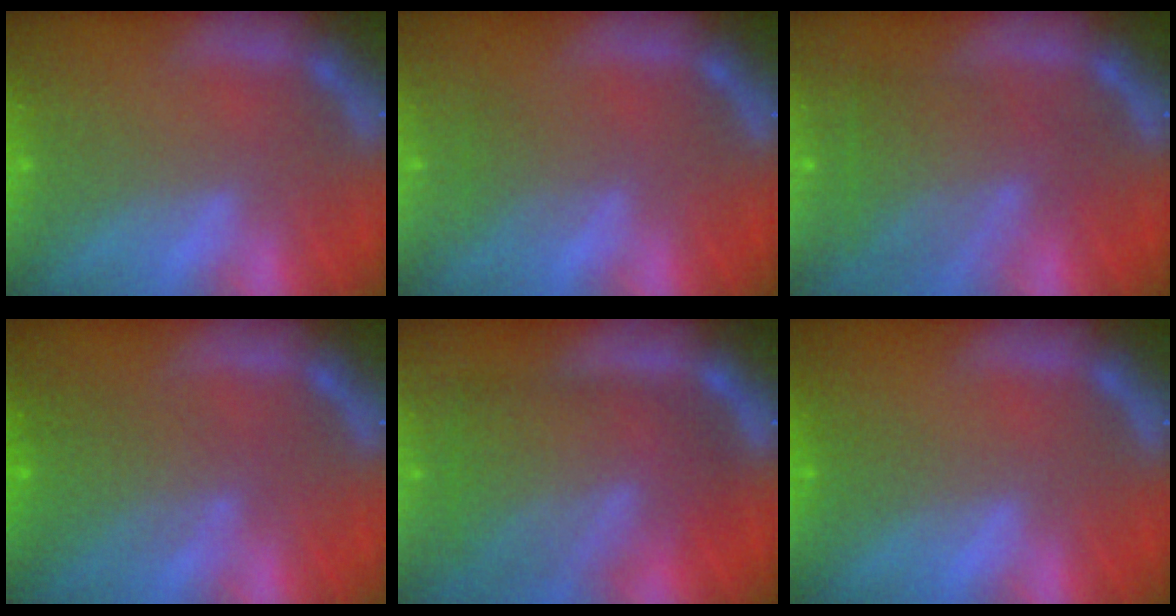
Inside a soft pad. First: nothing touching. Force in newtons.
{"total": 2.0}
{"total": 6.1}
{"total": 4.6}
{"total": 9.5}
{"total": 1.0}